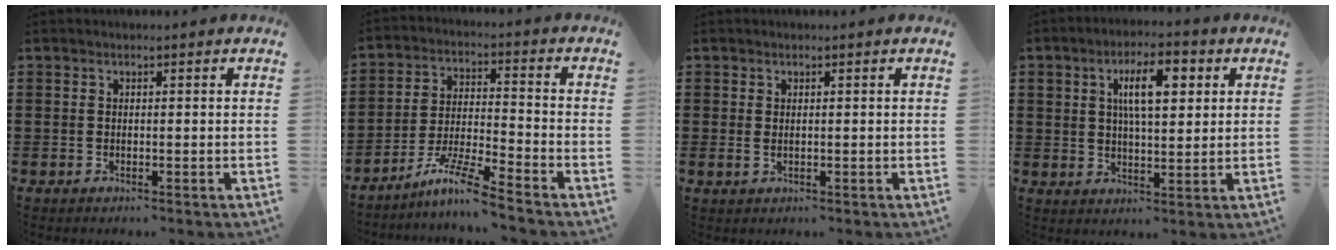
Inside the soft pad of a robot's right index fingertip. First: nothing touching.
{"total": 7.8, "force": [-6.5, -0.3, 4.4], "torque": [-0.099, -0.013, -0.129]}
{"total": 0.9, "force": [0.4, 0.4, 0.7], "torque": [-0.015, 0.003, 0.007]}
{"total": 7.7, "force": [2.7, 3.0, 6.6], "torque": [-0.121, 0.006, 0.041]}